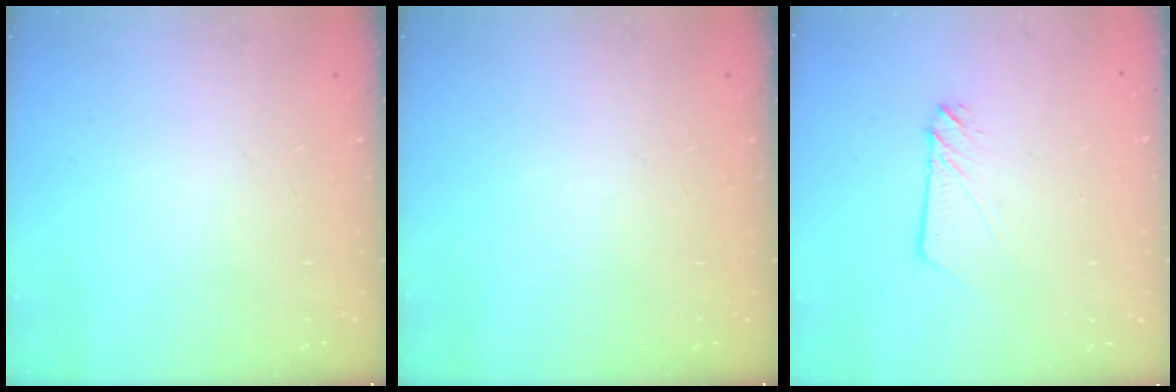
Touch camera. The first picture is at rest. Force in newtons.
{"total": 0.0}
{"total": 2.9, "press": 2.9, "slide": 0.4}